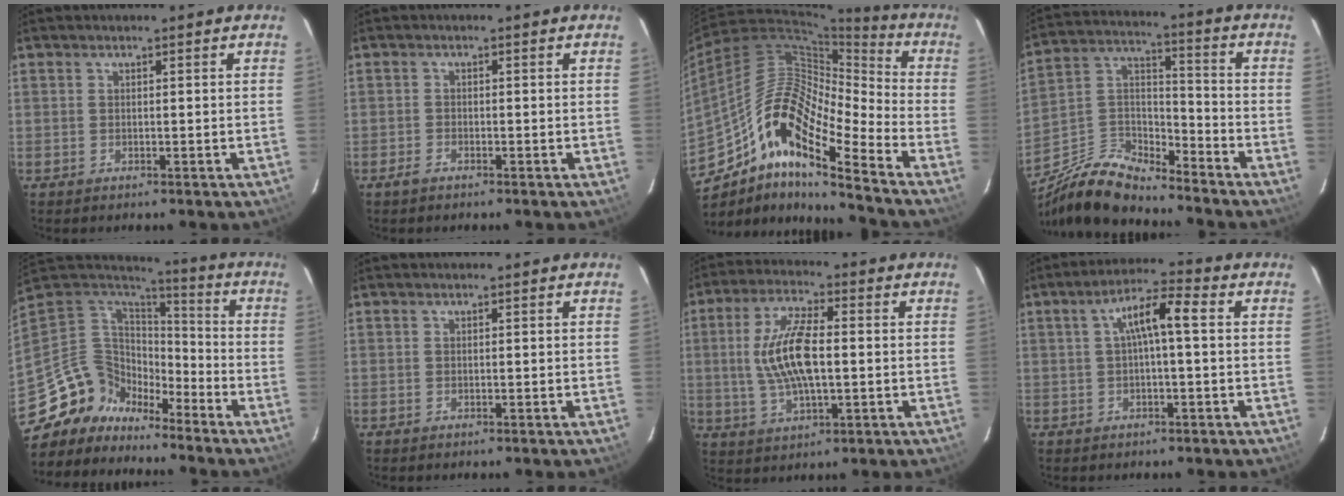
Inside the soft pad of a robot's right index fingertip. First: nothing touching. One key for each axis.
{"total": 1.4, "fx": -1.2, "fy": 0.5, "fz": 0.5, "tx": -0.014, "ty": 0.000, "tz": -0.024}
{"total": 18.2, "fx": -10.0, "fy": 4.5, "fz": 14.6, "tx": -0.244, "ty": -0.006, "tz": -0.200}
{"total": 14.6, "fx": -12.1, "fy": 4.0, "fz": 7.0, "tx": -0.154, "ty": 0.012, "tz": -0.238}
{"total": 12.2, "fx": -10.4, "fy": 6.2, "fz": 1.2, "tx": -0.042, "ty": 0.038, "tz": -0.201}
{"total": 0.0}
{"total": 11.6, "fx": 0.0, "fy": 4.3, "fz": 10.8, "tx": -0.218, "ty": 0.006, "tz": 0.003}
{"total": 6.6, "fx": 0.7, "fy": 1.2, "fz": 6.4, "tx": -0.119, "ty": 0.021, "tz": 0.014}